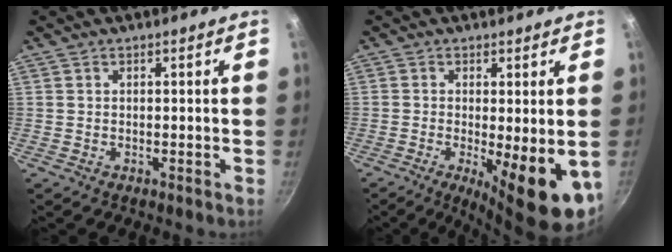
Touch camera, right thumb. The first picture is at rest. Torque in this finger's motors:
{"motor_torque": [-0.21, 0.71, 1.14, -1.12, 0.36]}